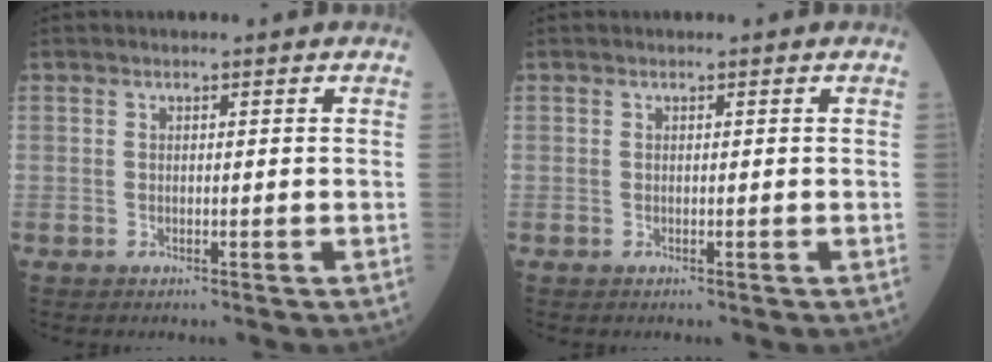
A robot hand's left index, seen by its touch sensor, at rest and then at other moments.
{"total": 0.0}